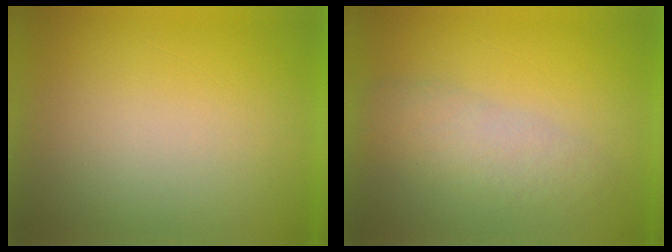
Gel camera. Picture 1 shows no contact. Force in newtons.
{"total": 3.0}